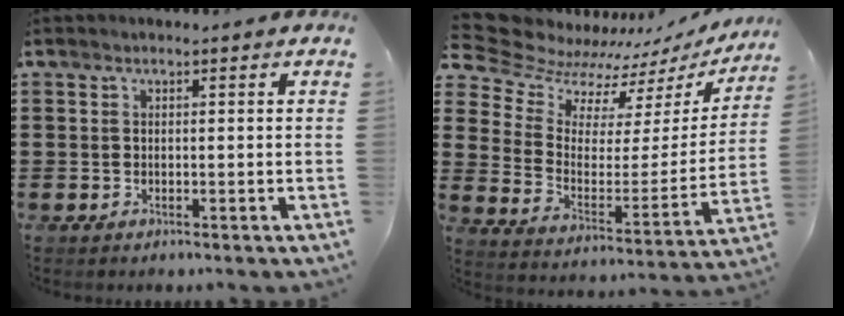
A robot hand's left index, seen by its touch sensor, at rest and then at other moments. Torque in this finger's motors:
{"motor_torque": [1.00, -1.14, -0.06, -0.17]}